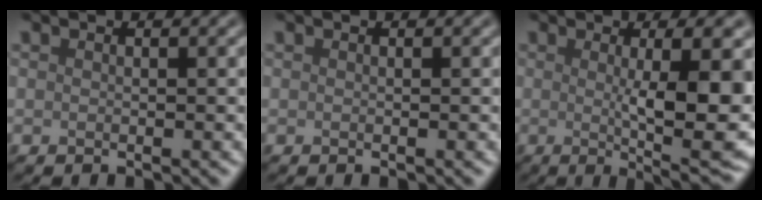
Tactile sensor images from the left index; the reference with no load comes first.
{"total": 0.0}
{"total": 9.3, "force": [0.0, 1.9, 9.1], "torque": [-0.114, -0.008, 0.003]}